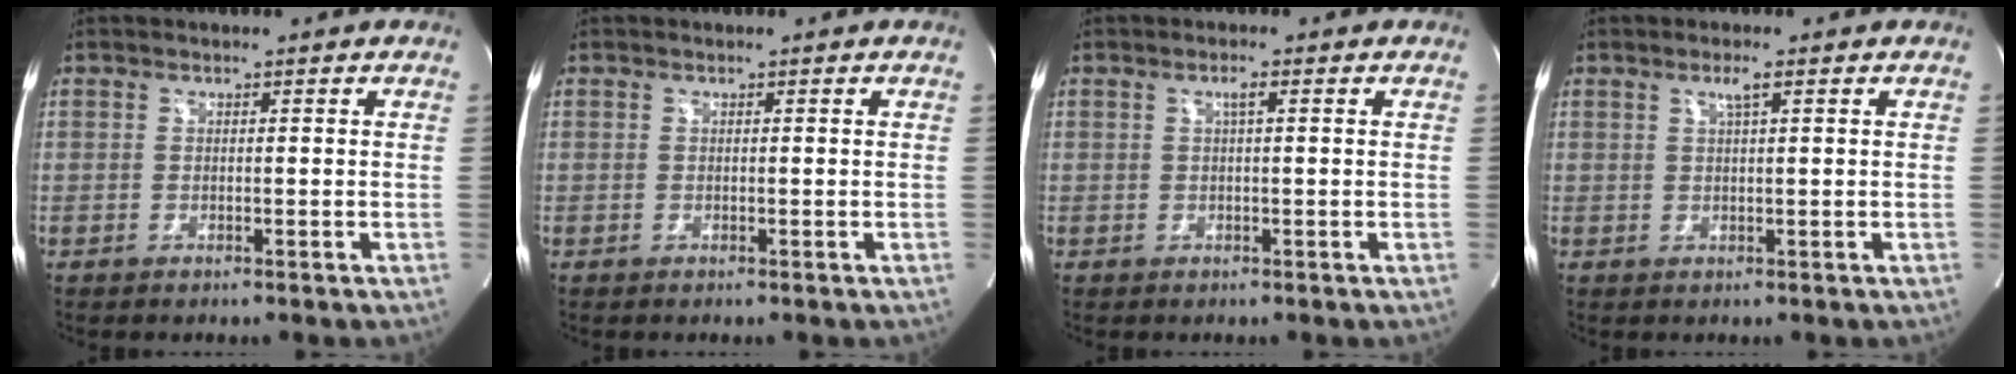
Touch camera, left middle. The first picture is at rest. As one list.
[{"total": 0.0}, {"total": 1.2, "force": [0.4, 0.1, 1.2], "torque": [-0.023, 0.004, 0.006]}, {"total": 1.8, "force": [0.9, 0.0, 1.5], "torque": [-0.029, 0.000, 0.016]}]